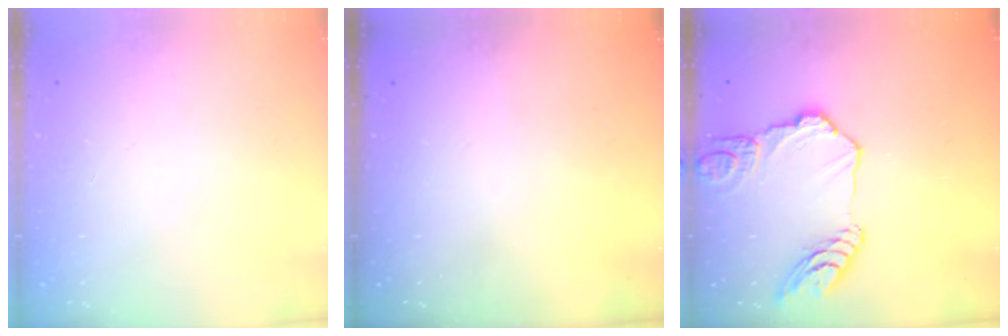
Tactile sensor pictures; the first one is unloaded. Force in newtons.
{"total": 0.0}
{"total": 14.1, "press": 14.0, "slide": 1.4}